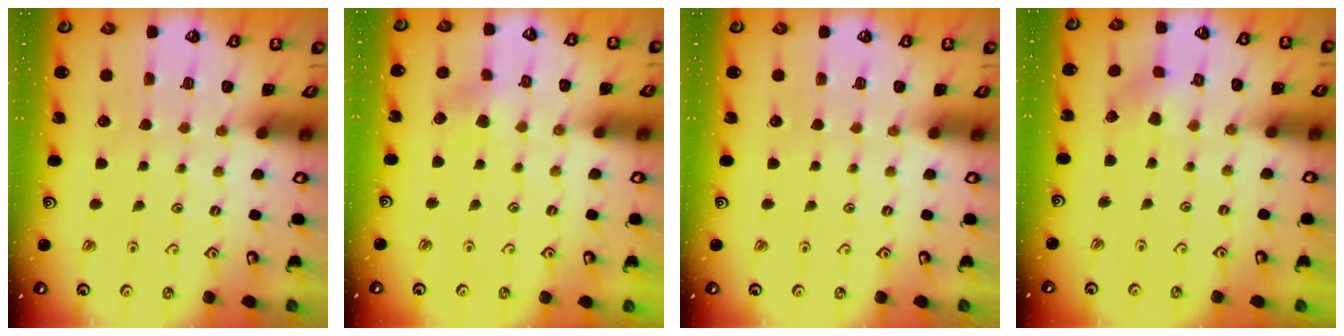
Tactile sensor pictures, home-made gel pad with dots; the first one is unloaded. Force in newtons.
{"total": 3.3, "press": 3.2, "slide": 0.7}
{"total": 0.0}
{"total": 2.5, "press": 2.5, "slide": 0.2}